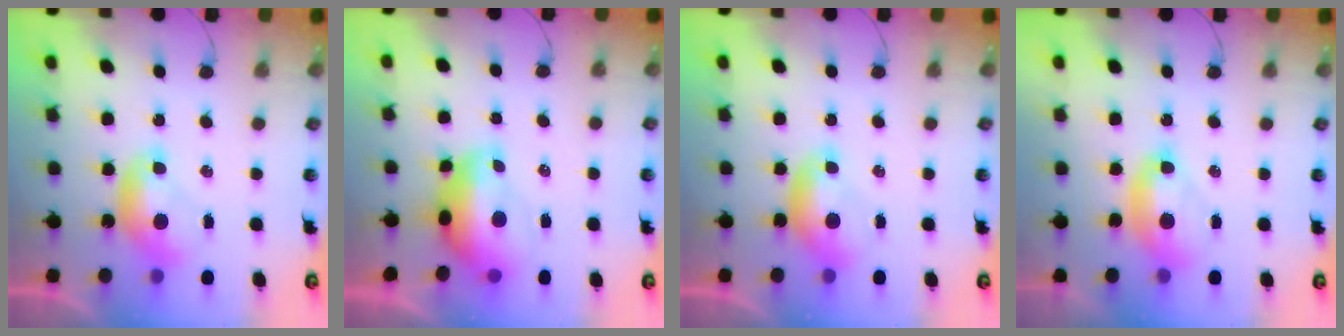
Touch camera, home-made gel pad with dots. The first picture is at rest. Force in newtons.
{"total": 3.1, "press": 3.0, "slide": 1.0}
{"total": 0.0}
{"total": 2.6, "press": 2.6, "slide": 0.6}